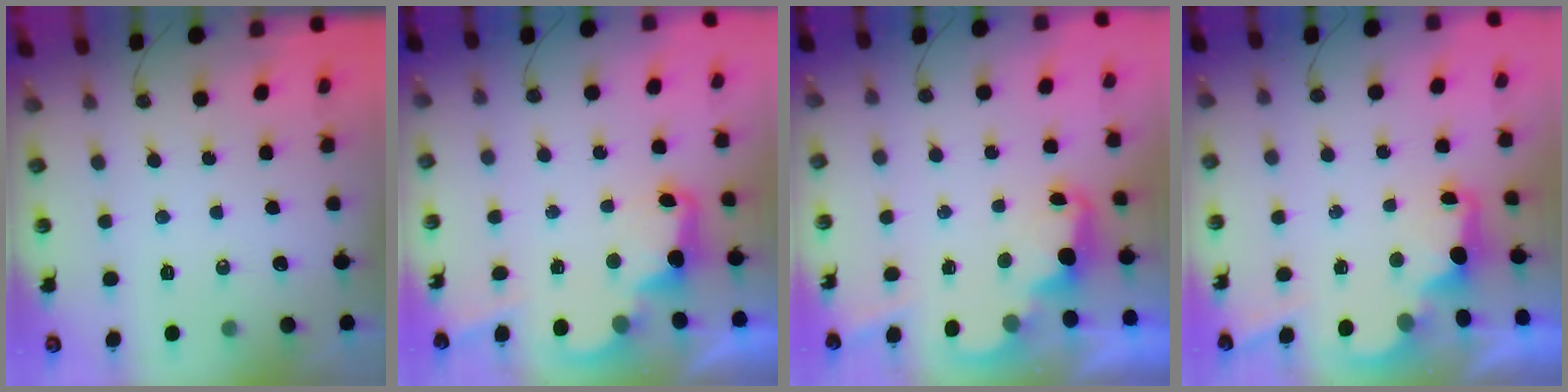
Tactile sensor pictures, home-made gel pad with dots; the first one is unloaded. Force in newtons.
{"total": 3.6, "press": 3.5, "slide": 0.7}
{"total": 2.5, "press": 2.5, "slide": 0.5}
{"total": 2.5, "press": 2.4, "slide": 0.8}